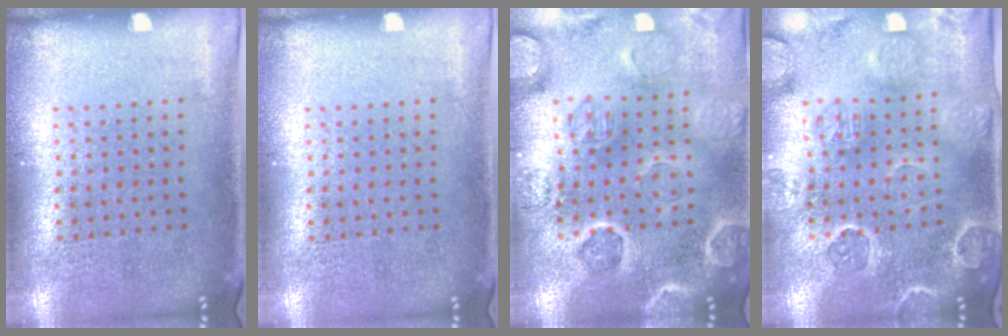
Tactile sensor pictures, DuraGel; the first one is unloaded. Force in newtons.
{"total": 0.0}
{"total": 2.7, "press": 2.7, "slide": 0.2}
{"total": 3.2, "press": 3.0, "slide": 1.1}